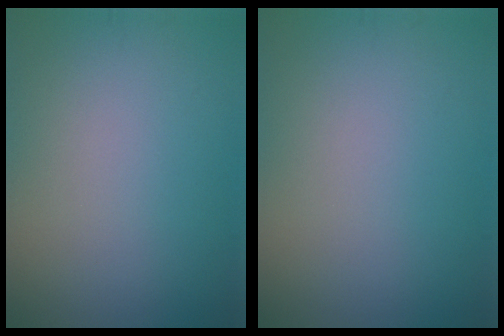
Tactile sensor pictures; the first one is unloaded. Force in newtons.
{"total": 0.0}